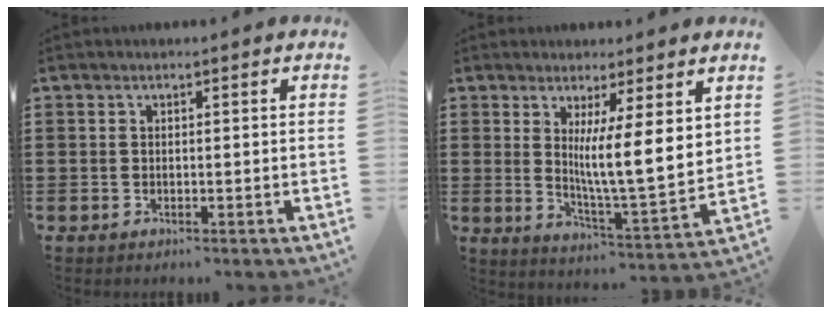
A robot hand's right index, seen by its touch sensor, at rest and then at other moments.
{"total": 8.9, "force": [3.9, 0.9, 8.0], "torque": [-0.141, -0.041, 0.067]}